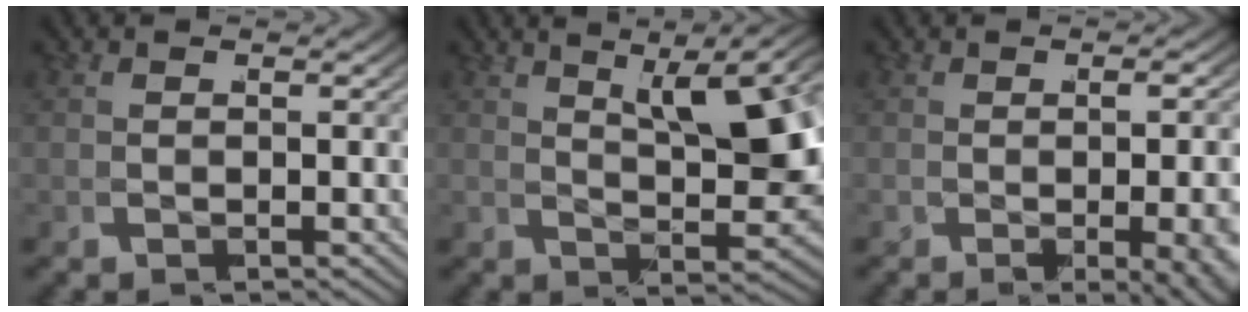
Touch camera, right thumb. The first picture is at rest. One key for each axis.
{"total": 9.6, "fx": 2.5, "fy": 4.3, "fz": 8.3, "tx": -0.083, "ty": 0.001, "tz": 0.044}
{"total": 5.0, "fx": -1.1, "fy": 1.2, "fz": 4.7, "tx": -0.053, "ty": -0.006, "tz": -0.011}